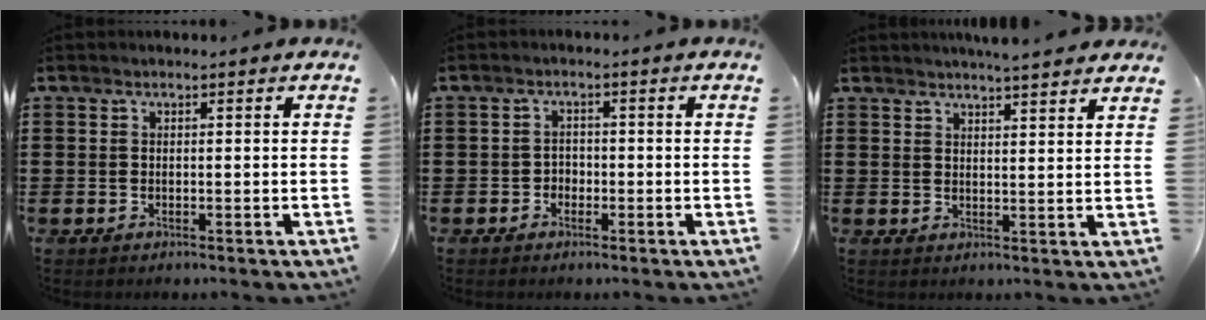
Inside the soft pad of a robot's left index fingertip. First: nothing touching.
{"total": 1.6, "force": [-1.1, 1.1, 0.2], "torque": [-0.011, 0.003, -0.026]}
{"total": 3.5, "force": [3.4, -0.4, 0.7], "torque": [-0.022, -0.009, 0.063]}